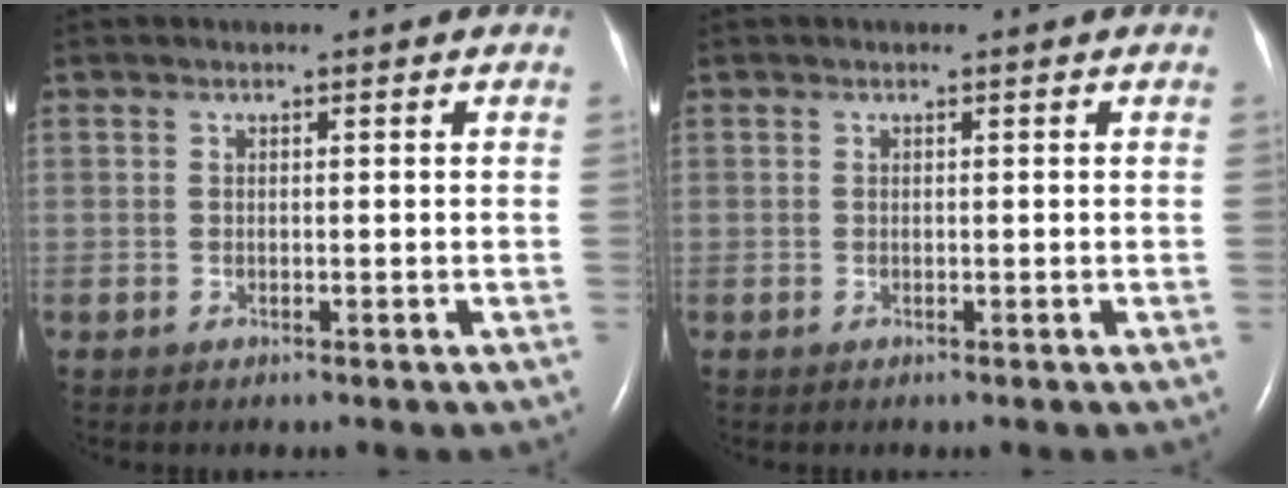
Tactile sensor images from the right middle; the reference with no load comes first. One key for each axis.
{"total": 0.0}